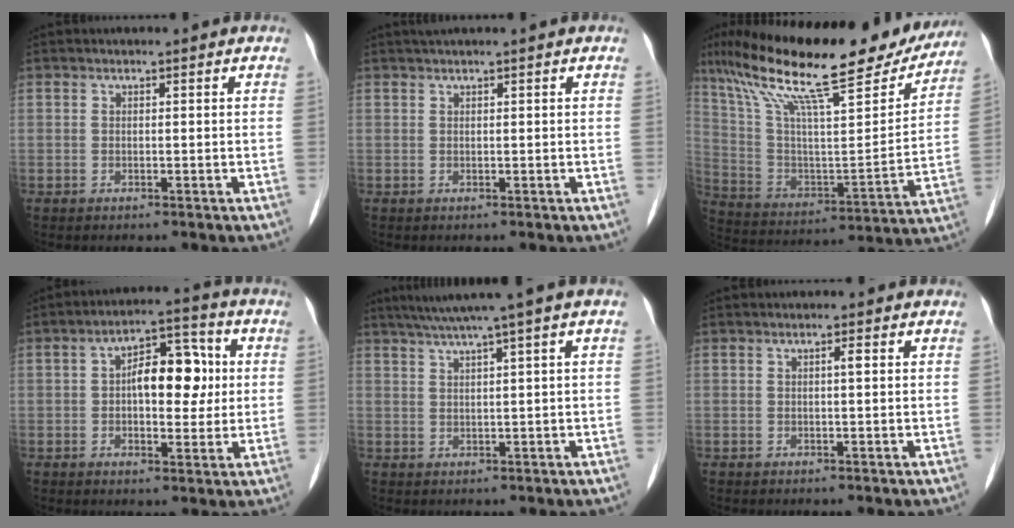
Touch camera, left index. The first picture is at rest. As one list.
[{"total": 1.1, "force": [0.8, -0.2, 0.7], "torque": [-0.017, 0.015, 0.021]}, {"total": 28.8, "force": [22.0, 5.7, 17.7], "torque": [-0.307, 0.025, 0.341]}, {"total": 9.3, "force": [1.0, 4.5, 8.1], "torque": [-0.125, 0.031, 0.016]}, {"total": 4.9, "force": [3.3, -1.1, 3.5], "torque": [-0.062, 0.016, 0.061]}, {"total": 0.8, "force": [0.2, 0.0, 0.8], "torque": [-0.015, 0.001, 0.004]}]